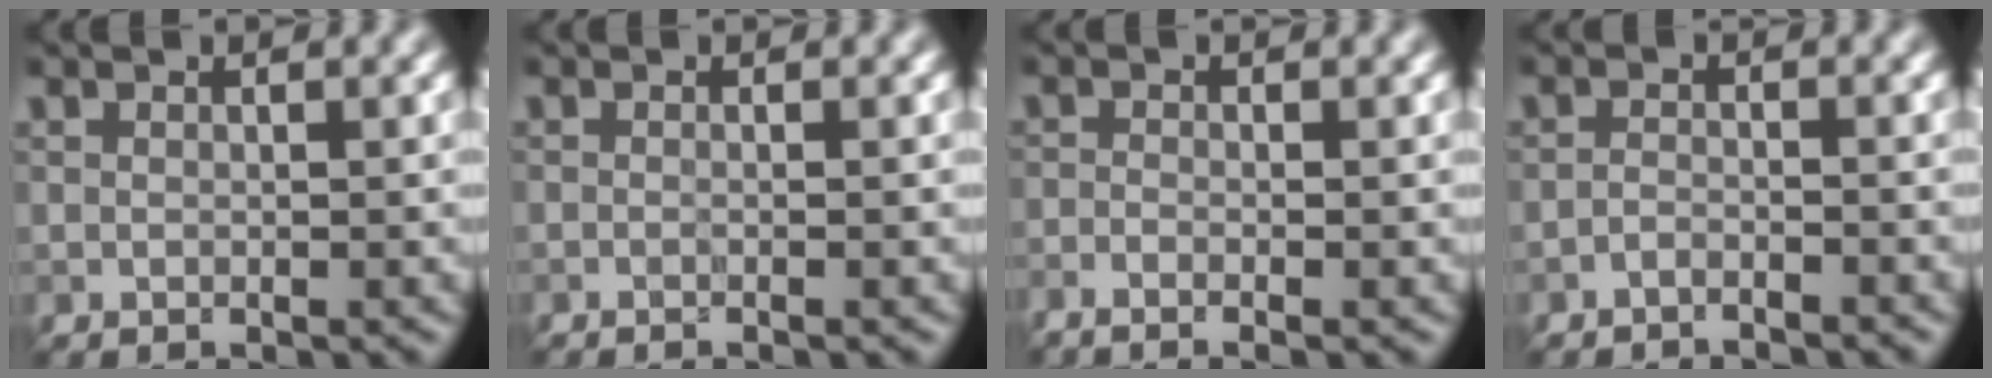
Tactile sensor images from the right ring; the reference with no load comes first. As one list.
[{"total": 0.9, "force": [-0.3, 0.3, 0.7], "torque": [-0.003, -0.007, -0.013]}, {"total": 2.2, "force": [-1.4, 0.5, 1.6], "torque": [-0.038, -0.008, -0.028]}, {"total": 1.3, "force": [-1.3, 0.1, 0.3], "torque": [-0.005, 0.001, -0.028]}]